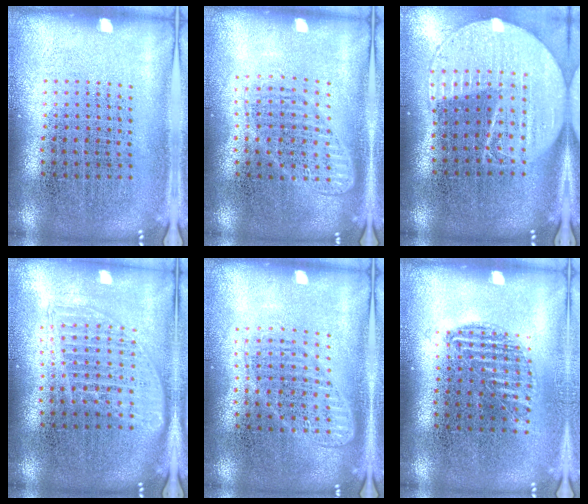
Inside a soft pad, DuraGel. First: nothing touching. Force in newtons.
{"total": 1.5, "press": 1.3, "slide": 0.7}
{"total": 2.1, "press": 1.8, "slide": 1.1}
{"total": 1.6, "press": 1.4, "slide": 0.8}
{"total": 1.5, "press": 1.3, "slide": 0.7}
{"total": 0.9, "press": 0.8, "slide": 0.3}